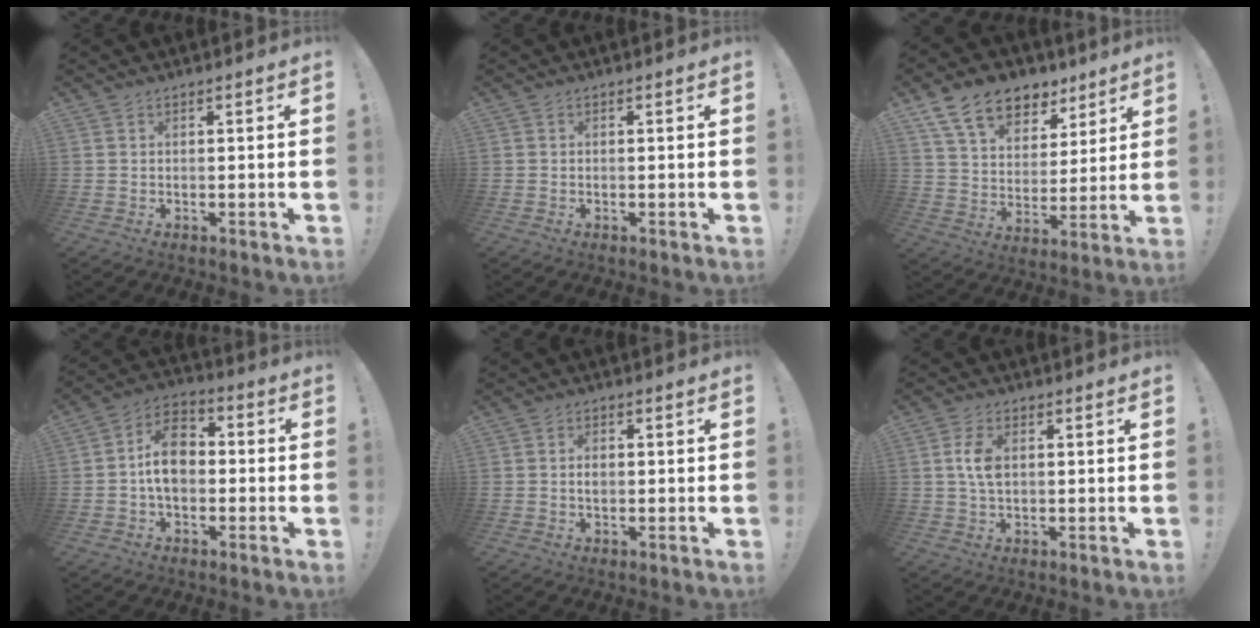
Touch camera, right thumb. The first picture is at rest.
{"total": 0.0}
{"total": 15.7, "force": [10.2, 9.6, 7.1], "torque": [-0.125, -0.055, 0.189]}
{"total": 11.3, "force": [-0.3, 8.0, 8.0], "torque": [-0.122, 0.014, -0.005]}
{"total": 1.8, "force": [0.1, 1.2, 1.4], "torque": [-0.010, 0.001, -0.003]}
{"total": 6.0, "force": [1.0, 3.6, 4.8], "torque": [-0.098, 0.003, 0.014]}